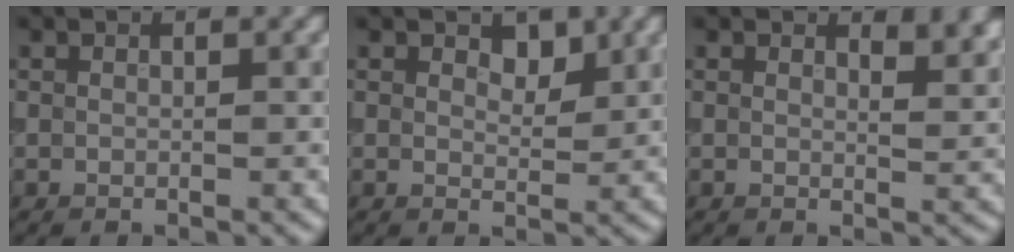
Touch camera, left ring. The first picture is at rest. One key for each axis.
{"total": 1.5, "fx": 1.0, "fy": 0.8, "fz": 0.8, "tx": -0.011, "ty": -0.003, "tz": 0.013}
{"total": 3.0, "fx": 2.0, "fy": 1.2, "fz": 1.8, "tx": -0.011, "ty": 0.002, "tz": 0.025}